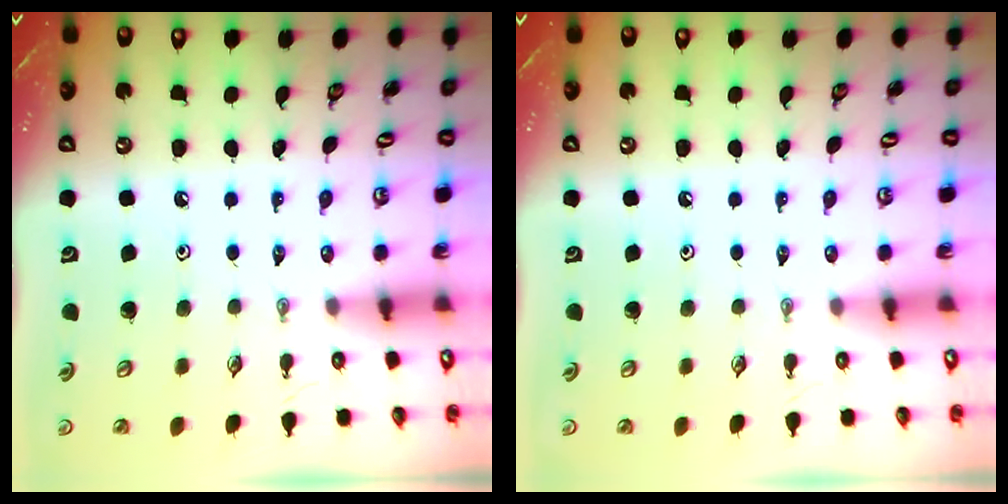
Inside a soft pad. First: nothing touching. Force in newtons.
{"total": 0.0}